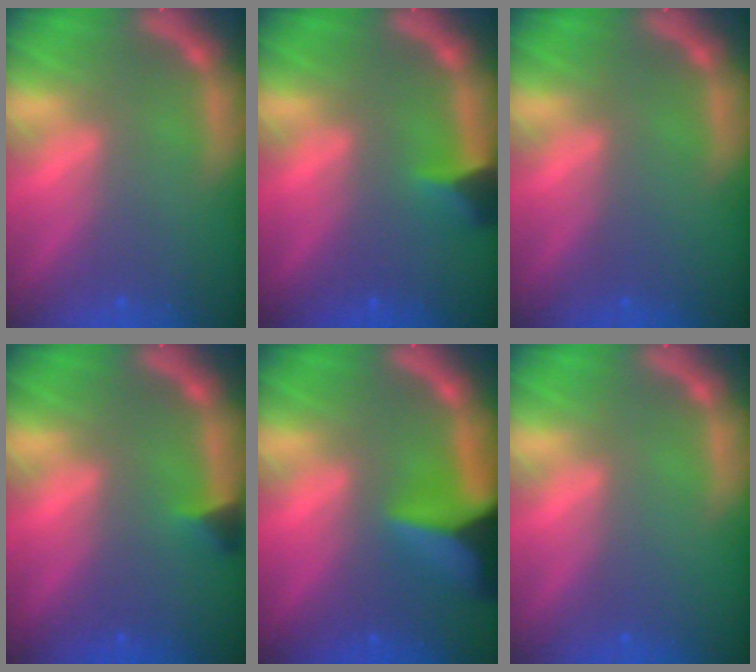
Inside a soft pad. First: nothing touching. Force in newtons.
{"total": 2.4}
{"total": 0.0}
{"total": 1.4}
{"total": 8.4}
{"total": 0.0}